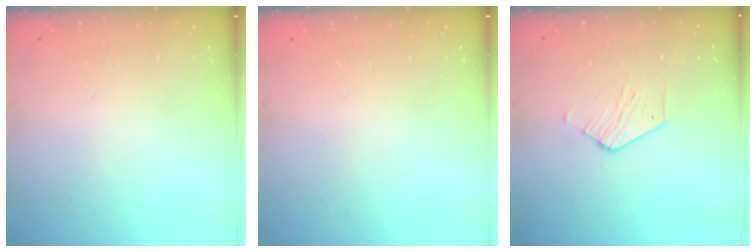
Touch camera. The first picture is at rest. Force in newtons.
{"total": 0.0}
{"total": 2.6, "press": 2.6, "slide": 0.2}